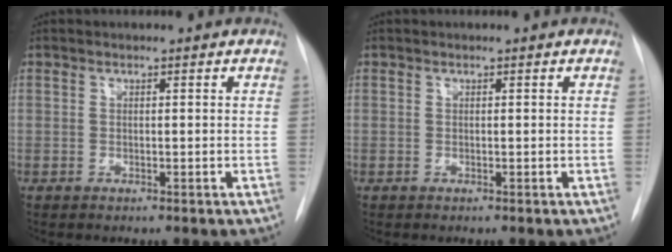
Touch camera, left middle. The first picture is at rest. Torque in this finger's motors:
{"motor_torque": [0.00, 0.00, -0.03, 0.00]}